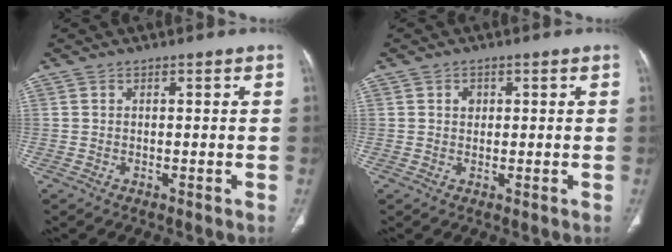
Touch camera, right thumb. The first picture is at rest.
{"total": 1.6, "force": [0.5, 1.4, 0.7], "torque": [-0.004, 0.000, 0.007]}